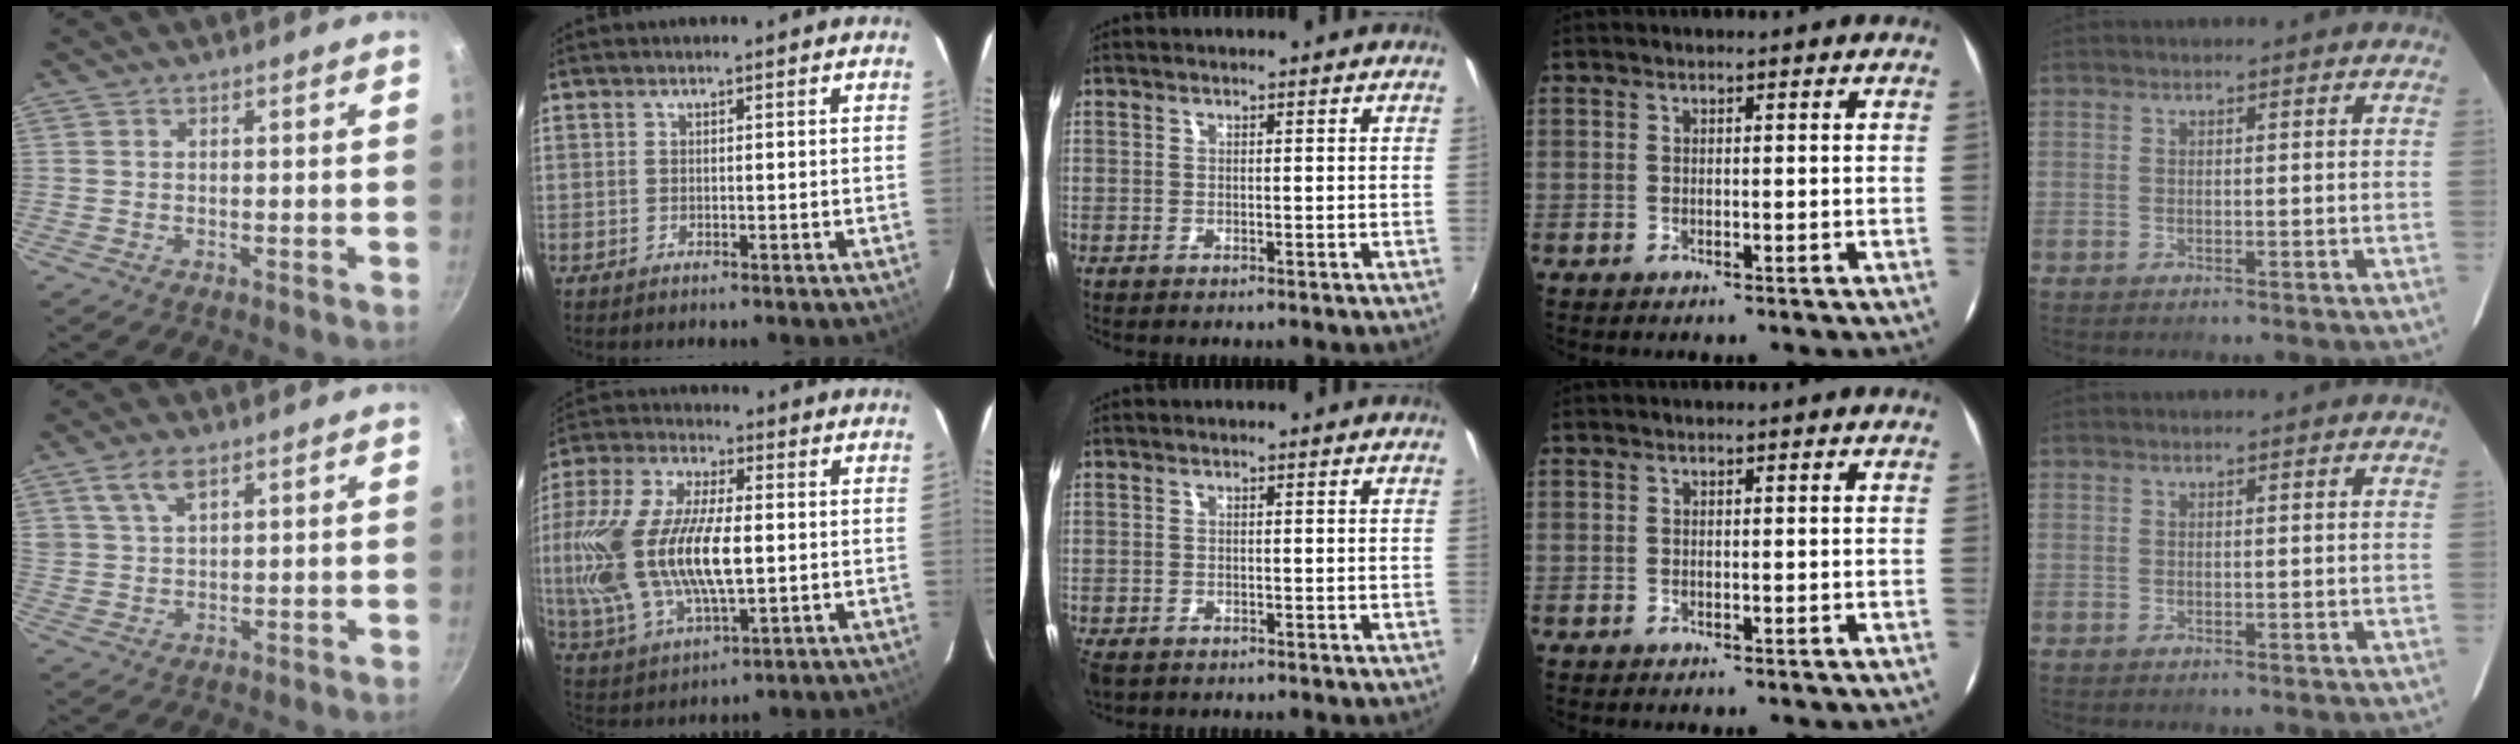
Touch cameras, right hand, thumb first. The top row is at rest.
{"thumb": {"total": 5.6, "force": [3.3, 2.5, 3.8], "torque": [-0.066, -0.007, 0.069]}, "index": {"total": 24.1, "force": [-0.3, 11.4, 21.3], "torque": [-0.464, -0.001, 0.000]}, "middle": {"total": 3.6, "force": [-2.3, 2.1, 1.8], "torque": [-0.044, -0.015, -0.040]}}